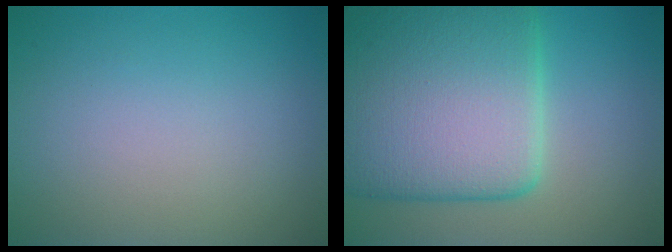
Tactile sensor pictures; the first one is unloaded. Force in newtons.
{"total": 12.9, "press": 12.9, "slide": 0.7}